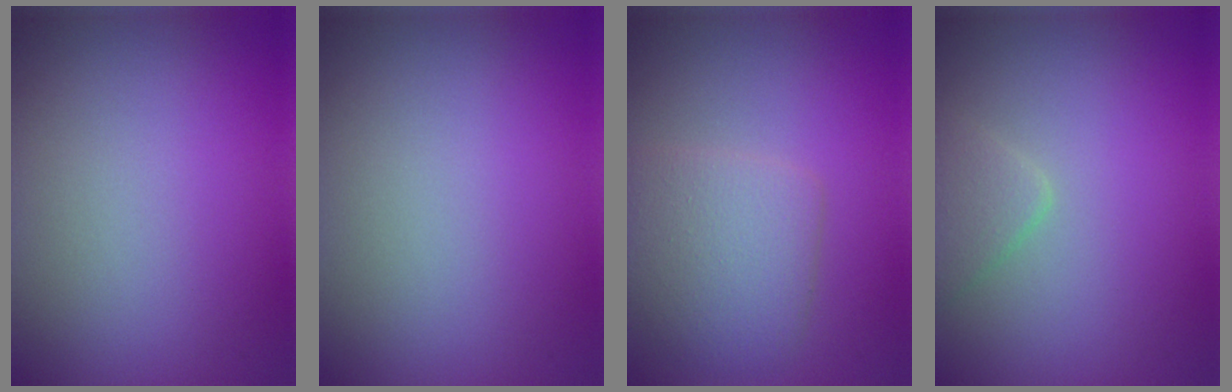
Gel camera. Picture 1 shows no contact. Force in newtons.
{"total": 0.0}
{"total": 4.0, "press": 4.0, "slide": 0.1}
{"total": 1.7, "press": 1.6, "slide": 0.1}